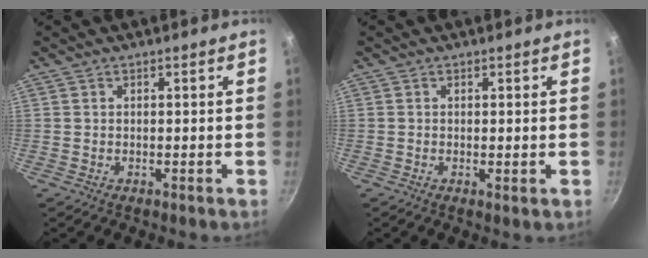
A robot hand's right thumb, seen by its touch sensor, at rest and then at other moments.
{"total": 0.8, "force": [0.0, 0.1, 0.8], "torque": [-0.014, -0.004, -0.001]}